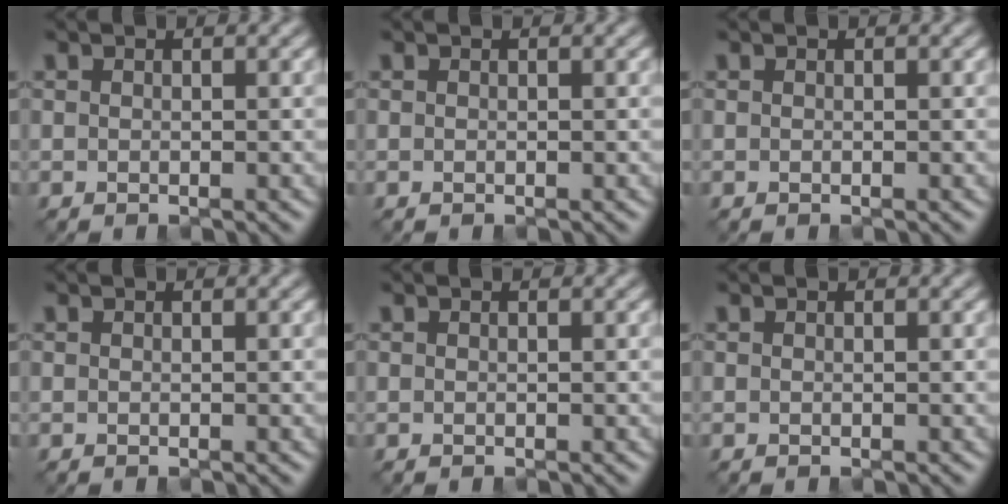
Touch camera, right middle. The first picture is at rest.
{"total": 0.0}
{"total": 0.0}
{"total": 0.0}
{"total": 0.0}
{"total": 0.0}